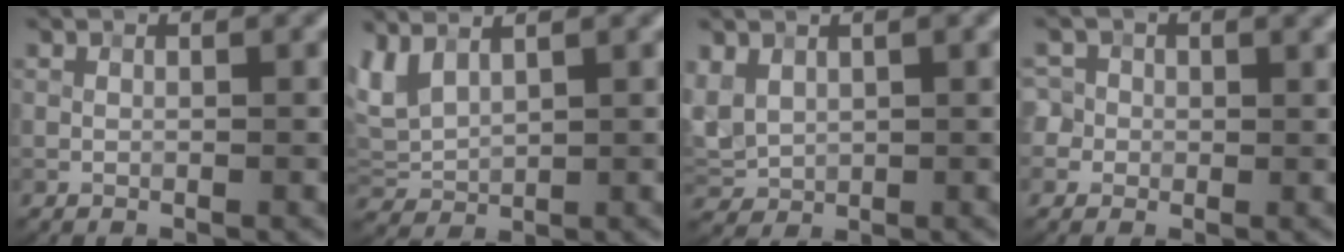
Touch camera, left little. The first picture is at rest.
{"total": 3.0, "force": [1.9, 1.5, 1.8], "torque": [-0.052, 0.008, 0.045]}
{"total": 3.2, "force": [1.3, 2.3, 1.9], "torque": [-0.048, 0.001, 0.027]}
{"total": 3.6, "force": [0.8, 3.2, 1.3], "torque": [-0.002, 0.019, -0.015]}